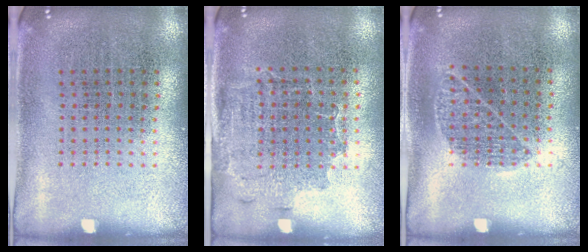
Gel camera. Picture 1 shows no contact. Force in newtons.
{"total": 1.6, "press": 1.3, "slide": 0.9}
{"total": 0.9, "press": 0.5, "slide": 0.7}